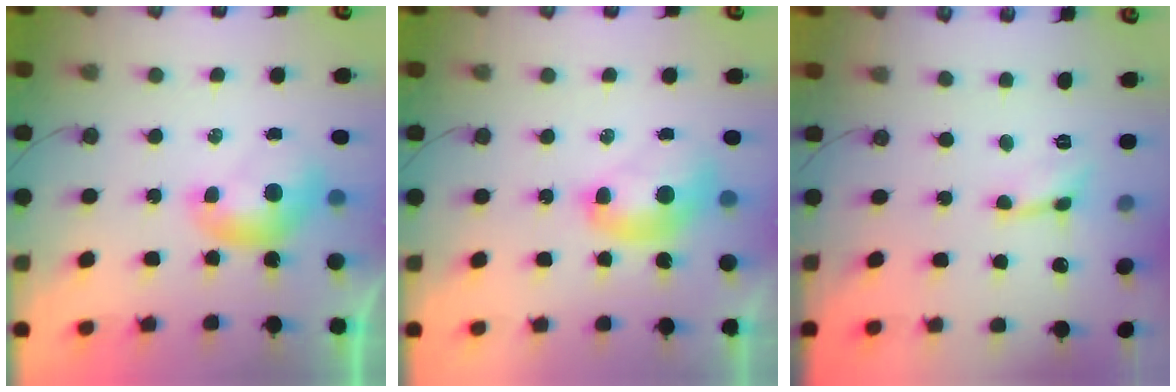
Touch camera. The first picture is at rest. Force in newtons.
{"total": 2.7, "press": 2.7, "slide": 0.1}
{"total": 0.5, "press": 0.5, "slide": 0.1}